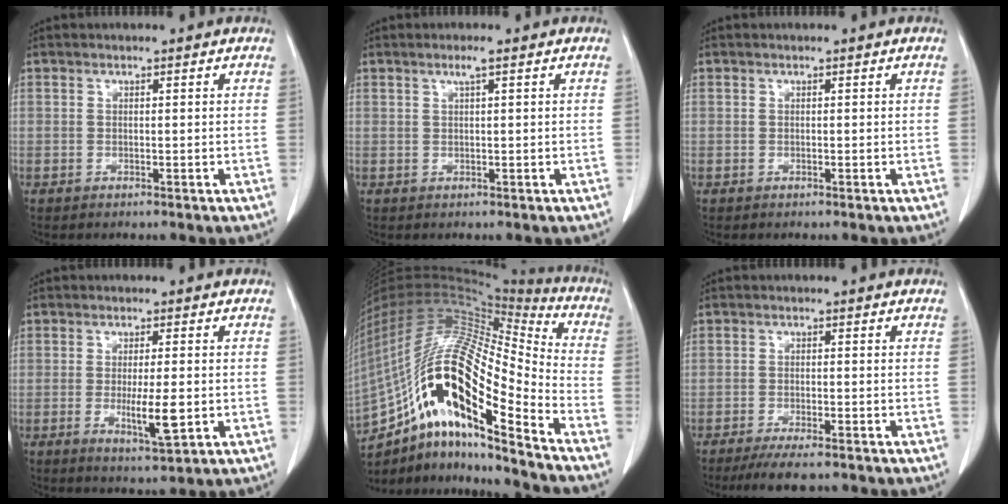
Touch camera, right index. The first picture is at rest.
{"total": 1.5, "force": [0.8, -0.1, 1.3], "torque": [-0.023, 0.006, 0.015]}
{"total": 0.0}
{"total": 5.7, "force": [-1.1, 0.9, 5.6], "torque": [-0.095, -0.009, -0.012]}
{"total": 26.8, "force": [-14.0, 5.1, 22.2], "torque": [-0.425, -0.001, -0.250]}
{"total": 6.5, "force": [-5.2, 0.9, 3.7], "torque": [-0.050, -0.011, -0.079]}